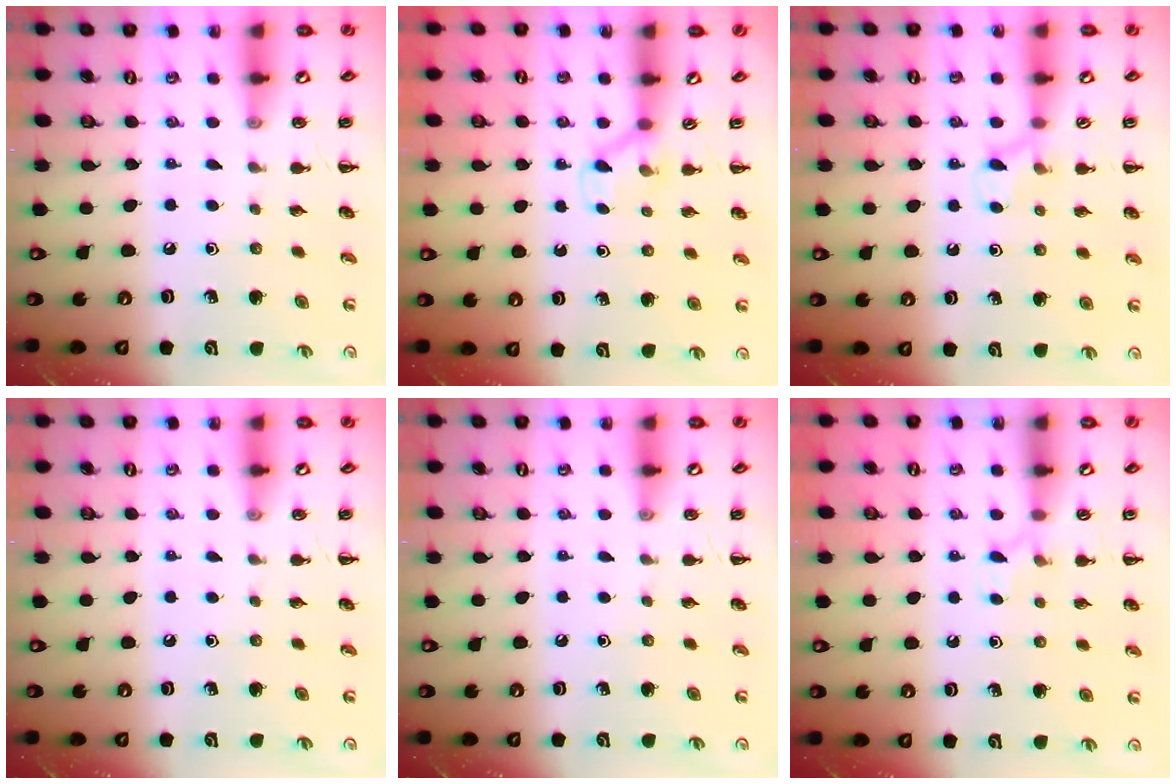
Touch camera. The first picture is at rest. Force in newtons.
{"total": 3.9, "press": 3.7, "slide": 1.2}
{"total": 4.1, "press": 3.8, "slide": 1.4}
{"total": 0.0}
{"total": 0.0}
{"total": 5.8, "press": 5.5, "slide": 1.9}